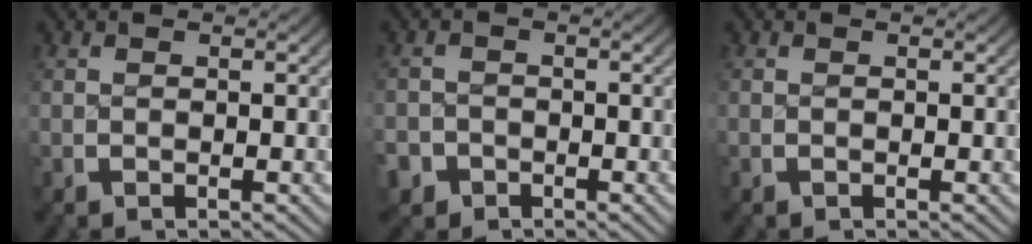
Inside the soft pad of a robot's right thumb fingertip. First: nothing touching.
{"total": 3.1, "force": [-2.2, 2.2, 0.1], "torque": [-0.007, -0.018, -0.035]}
{"total": 0.0}